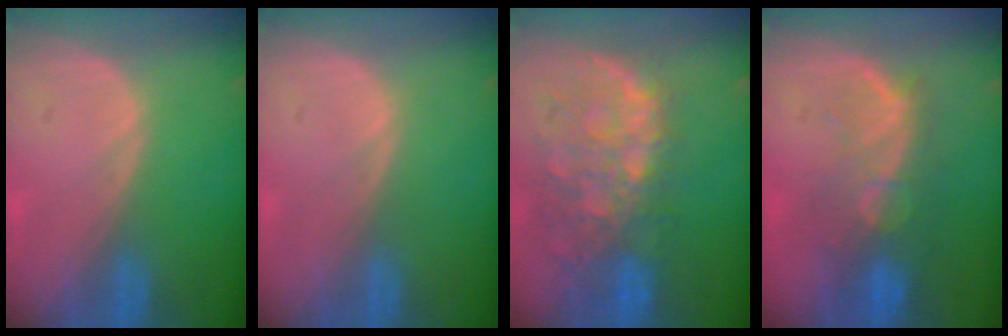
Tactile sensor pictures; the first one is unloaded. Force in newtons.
{"total": 0.0}
{"total": 11.0, "press": 9.5, "slide": 5.6}
{"total": 10.1, "press": 8.6, "slide": 5.4}